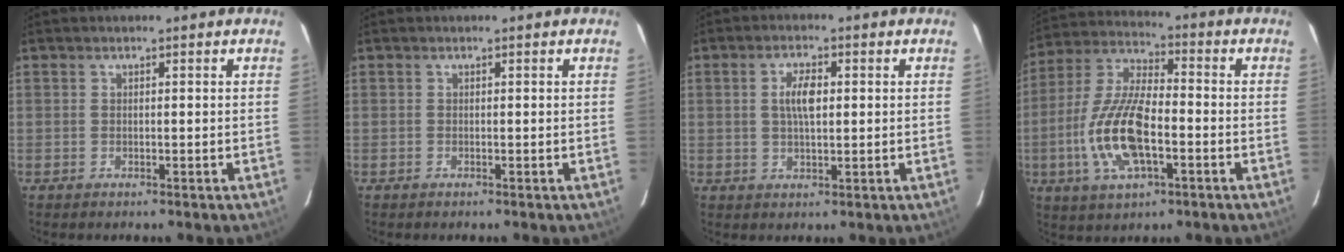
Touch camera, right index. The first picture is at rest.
{"total": 0.0}
{"total": 4.5, "force": [0.8, 1.8, 4.1], "torque": [-0.076, 0.007, 0.015]}
{"total": 15.5, "force": [-4.2, 6.1, 13.6], "torque": [-0.291, -0.003, -0.080]}